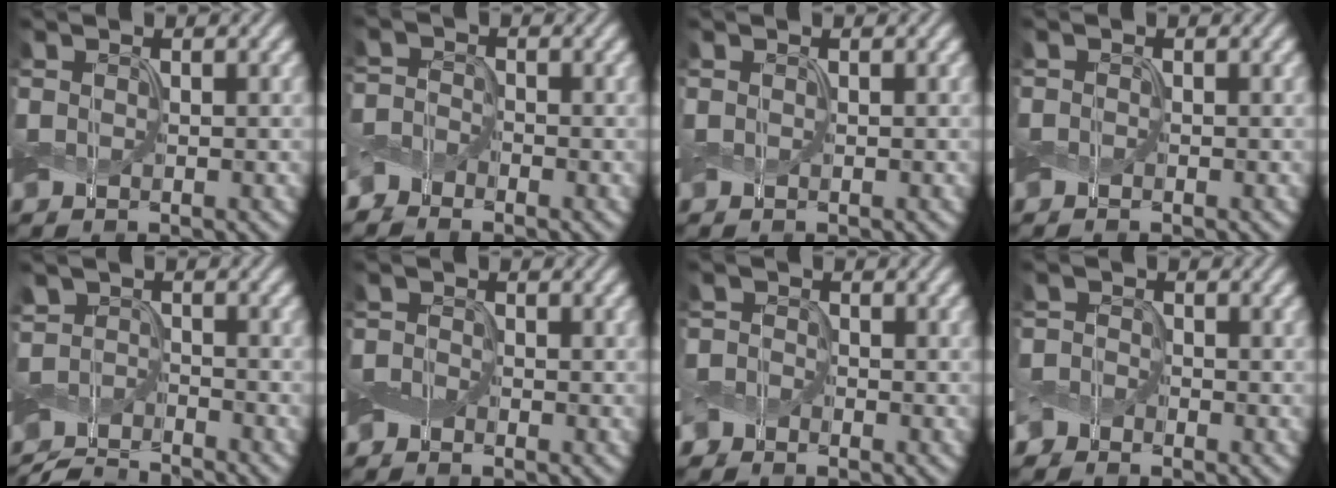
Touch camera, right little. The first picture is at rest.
{"total": 2.3, "force": [-2.2, 0.7, -0.2], "torque": [0.009, 0.005, -0.059]}
{"total": 0.0}
{"total": 0.0}
{"total": 4.6, "force": [-4.5, 0.9, 0.8], "torque": [-0.003, -0.009, -0.099]}
{"total": 1.3, "force": [-1.2, 0.5, 0.0], "torque": [0.006, 0.005, -0.030]}
{"total": 2.4, "force": [-1.8, 1.6, 0.1], "torque": [0.014, 0.007, -0.047]}
{"total": 2.4, "force": [-2.0, 1.3, -0.1], "torque": [0.016, 0.004, -0.050]}